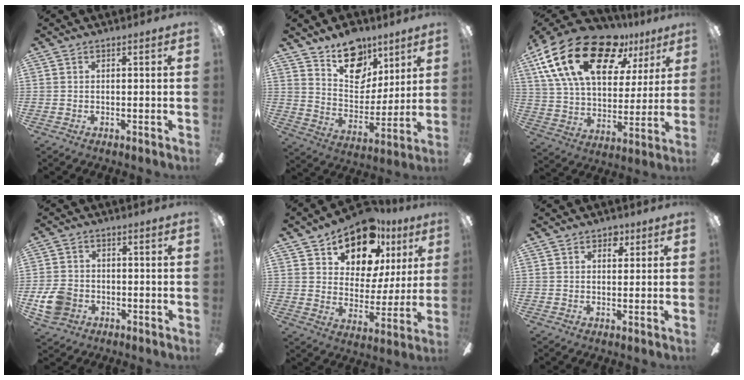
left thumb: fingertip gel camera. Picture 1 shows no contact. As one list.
[{"total": 16.8, "force": [10.6, 10.6, 7.6], "torque": [-0.102, -0.063, 0.196]}, {"total": 24.6, "force": [13.8, 12.5, 16.0], "torque": [-0.292, -0.067, 0.243]}, {"total": 8.1, "force": [-2.6, 6.5, 4.1], "torque": [-0.091, 0.019, -0.048]}, {"total": 16.4, "force": [11.6, 8.9, 7.4], "torque": [-0.123, -0.074, 0.207]}, {"total": 3.6, "force": [2.1, 2.4, 1.7], "torque": [-0.007, -0.004, 0.030]}]